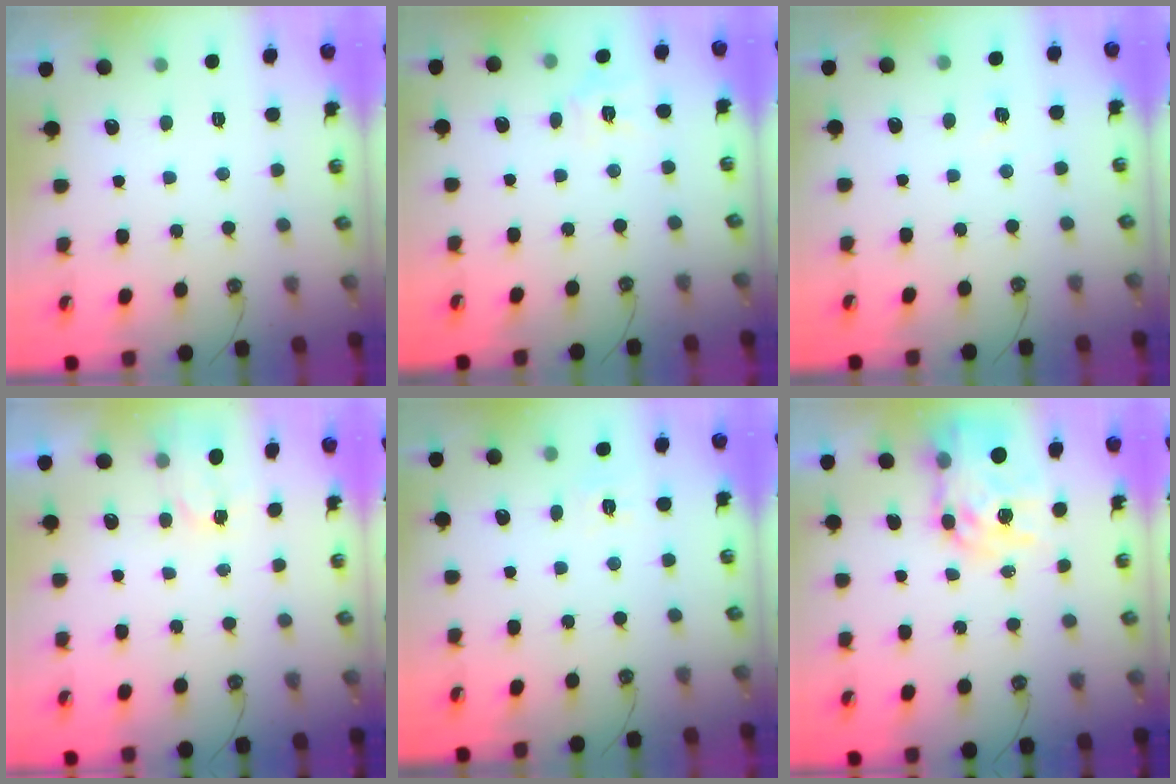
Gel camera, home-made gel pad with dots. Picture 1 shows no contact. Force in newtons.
{"total": 5.1, "press": 5.1, "slide": 0.2}
{"total": 3.0, "press": 3.0, "slide": 0.4}
{"total": 1.8, "press": 1.7, "slide": 0.3}
{"total": 5.5, "press": 5.5, "slide": 0.6}
{"total": 12.3, "press": 12.3, "slide": 1.0}